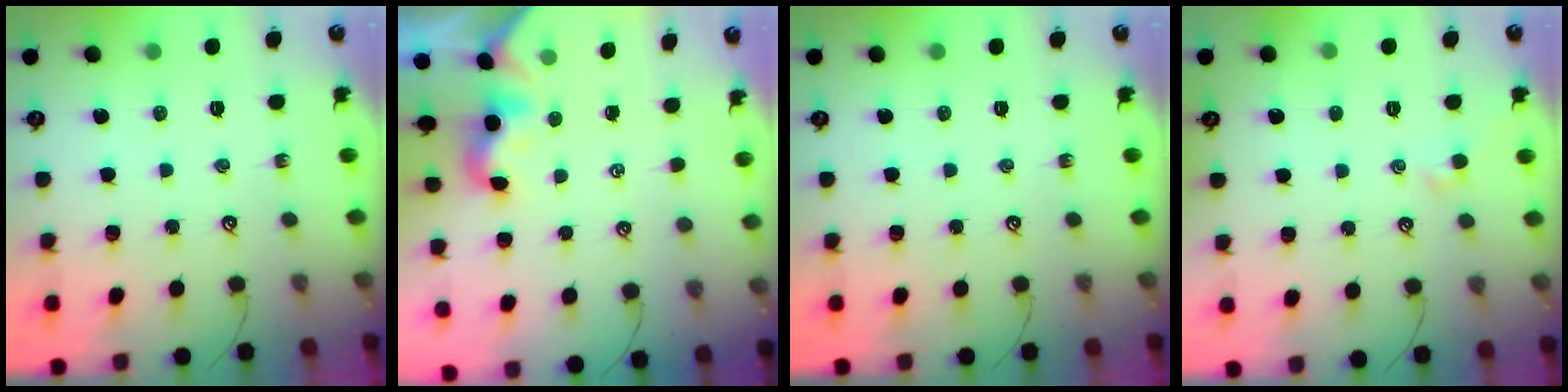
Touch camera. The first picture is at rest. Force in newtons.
{"total": 1.8, "press": 1.8, "slide": 0.5}
{"total": 0.0}
{"total": 0.7, "press": 0.6, "slide": 0.4}